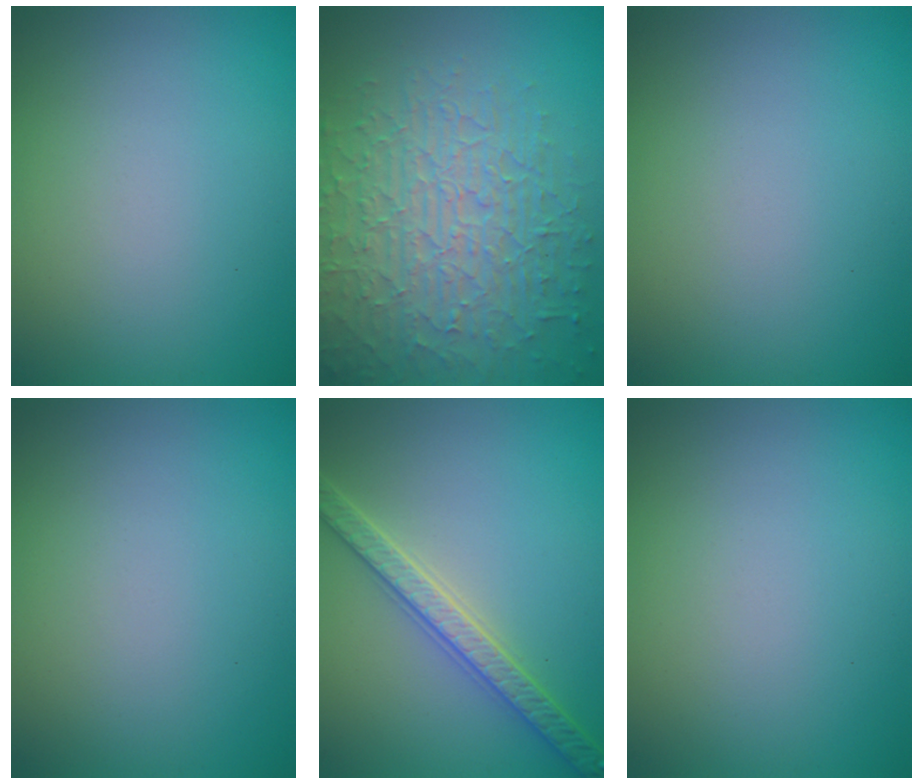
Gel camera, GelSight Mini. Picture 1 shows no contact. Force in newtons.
{"total": 8.8, "press": 6.1, "slide": 6.3}
{"total": 0.0}
{"total": 0.0}
{"total": 3.6, "press": 3.6, "slide": 0.8}
{"total": 0.0}